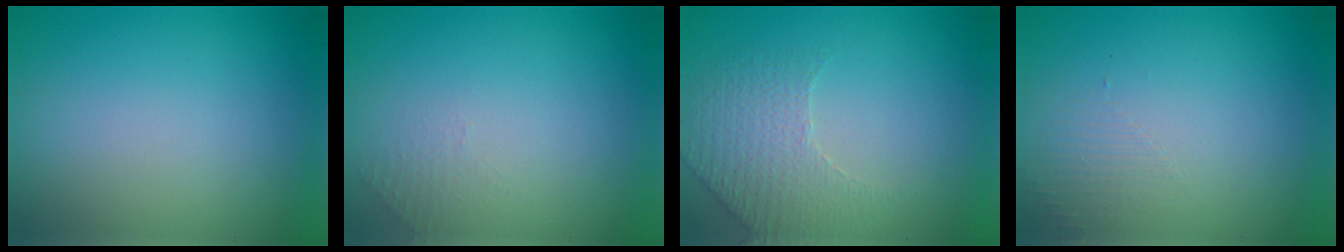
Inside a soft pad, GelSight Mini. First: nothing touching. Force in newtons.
{"total": 0.5, "press": 0.4, "slide": 0.4}
{"total": 2.2, "press": 2.0, "slide": 1.0}
{"total": 1.3, "press": 0.1, "slide": 1.3}